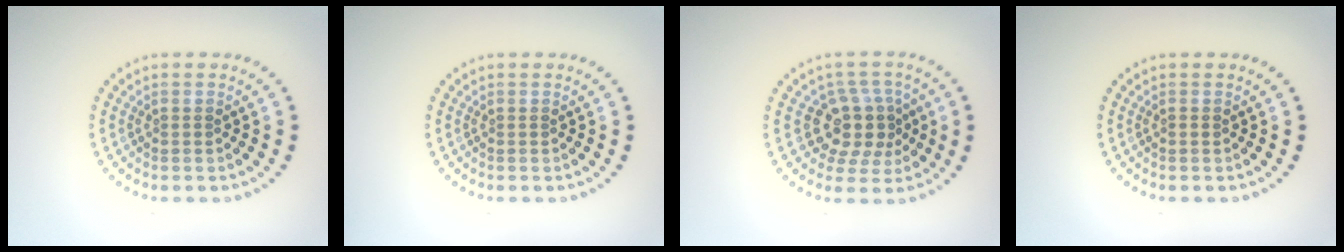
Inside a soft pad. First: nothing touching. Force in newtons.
{"total": 0.0}
{"total": 4.0, "press": 3.4, "slide": 2.2}
{"total": 0.6, "press": 0.6, "slide": 0.1}